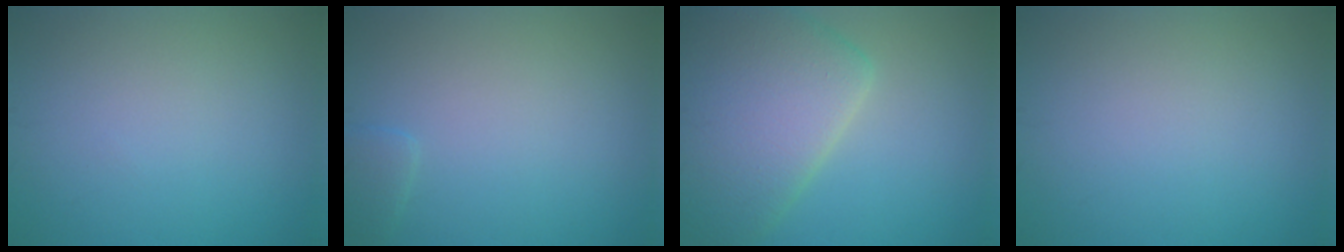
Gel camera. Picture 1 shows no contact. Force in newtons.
{"total": 1.1, "press": 1.1, "slide": 0.1}
{"total": 9.6, "press": 9.6, "slide": 0.5}
{"total": 0.0}